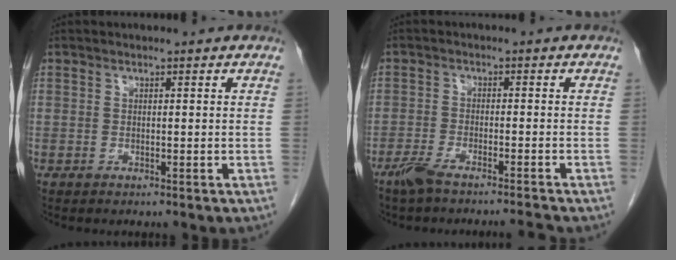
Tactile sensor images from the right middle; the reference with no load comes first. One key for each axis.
{"total": 5.1, "fx": -4.5, "fy": -0.4, "fz": 2.5, "tx": -0.047, "ty": -0.007, "tz": -0.081}